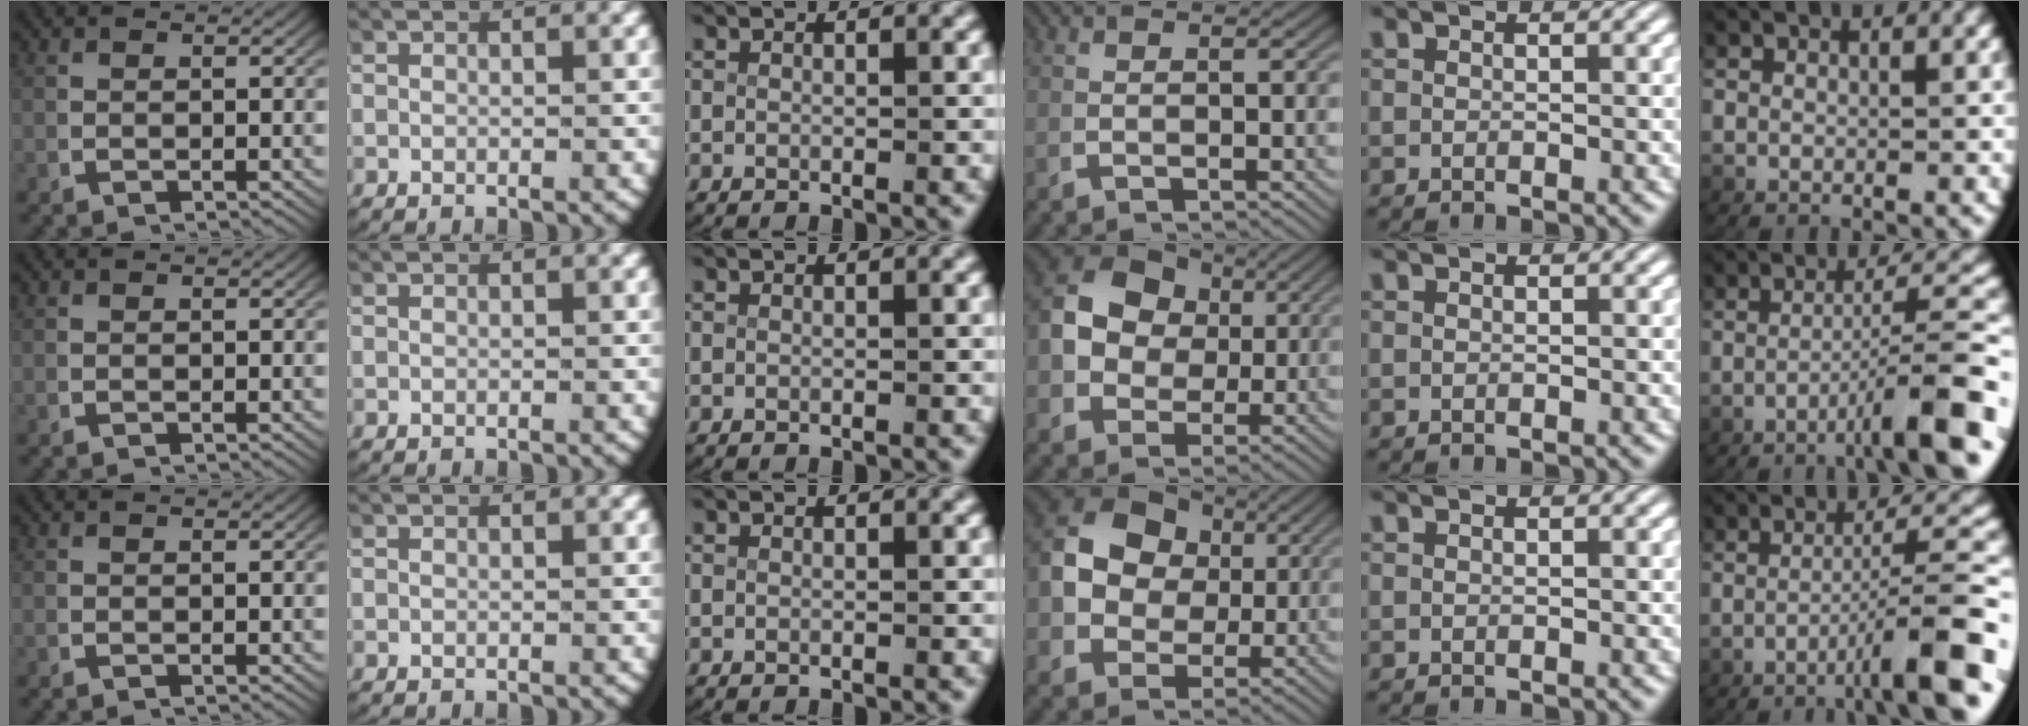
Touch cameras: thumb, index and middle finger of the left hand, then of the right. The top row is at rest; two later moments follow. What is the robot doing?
{"motion": "lift_and_place", "object": "paper towel"}